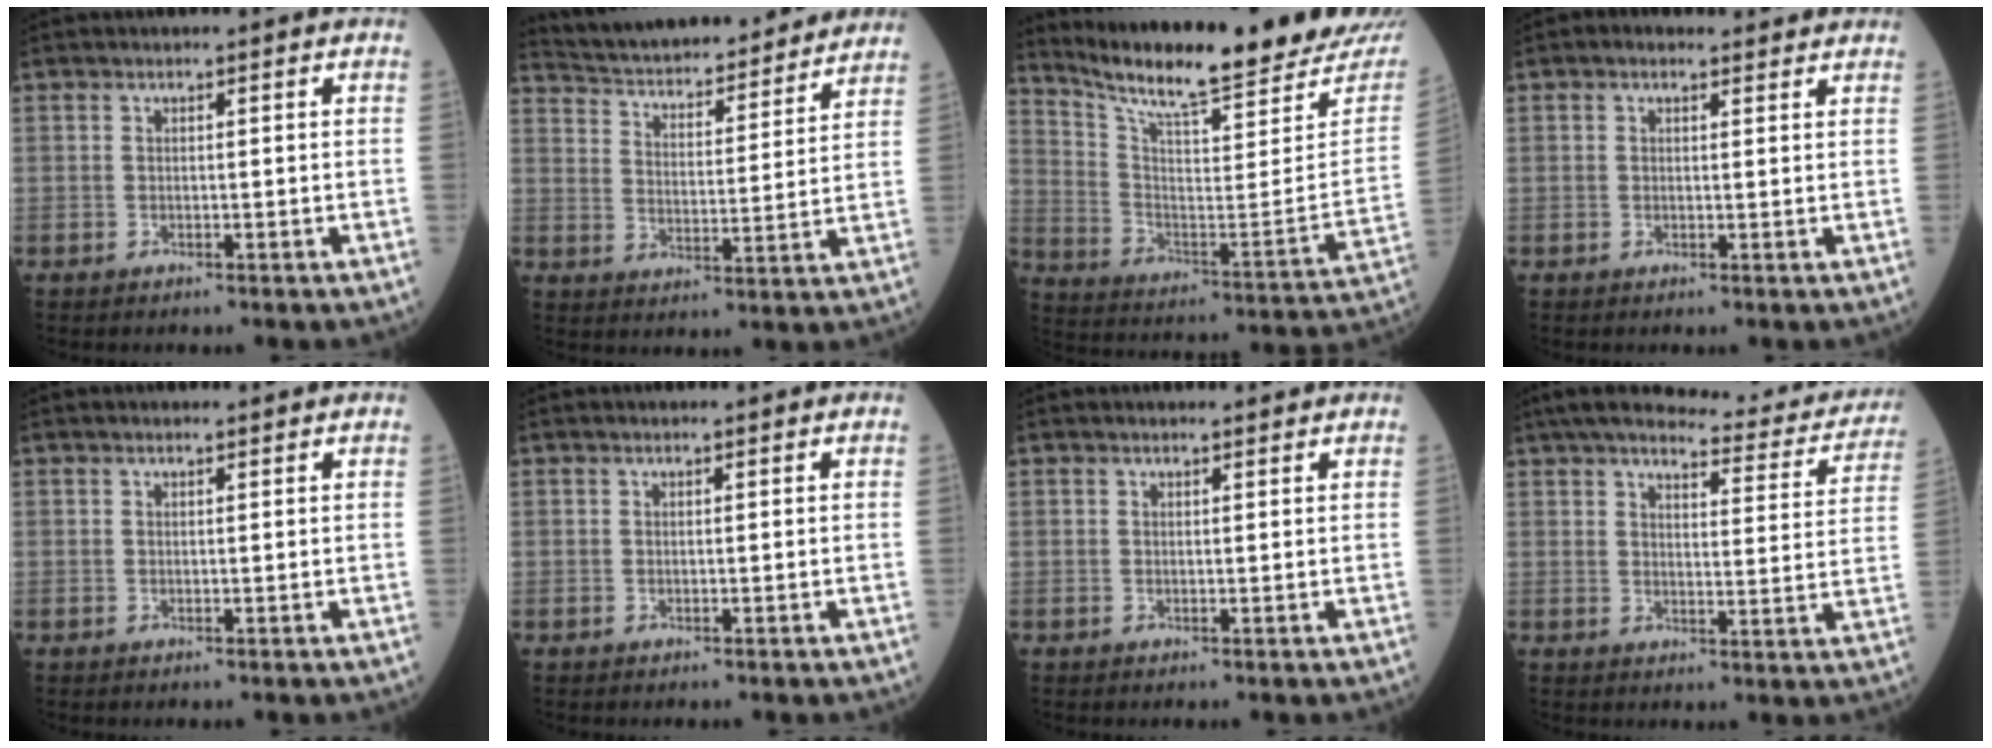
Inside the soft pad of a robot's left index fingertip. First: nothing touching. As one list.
[{"total": 22.7, "force": [21.1, 3.8, 7.6], "torque": [-0.123, -0.003, 0.292]}, {"total": 22.7, "force": [20.6, 0.2, 9.5], "torque": [-0.170, -0.077, 0.303]}, {"total": 2.7, "force": [2.1, 1.3, 1.1], "torque": [-0.018, 0.021, 0.027]}, {"total": 1.9, "force": [1.8, 0.1, 0.5], "torque": [-0.010, 0.009, 0.024]}, {"total": 0.9, "force": [0.8, 0.0, 0.3], "torque": [-0.008, 0.005, 0.013]}, {"total": 2.5, "force": [2.5, 0.3, 0.5], "torque": [-0.012, 0.008, 0.030]}, {"total": 20.2, "force": [18.0, 3.8, 8.2], "torque": [-0.104, -0.021, 0.212]}]